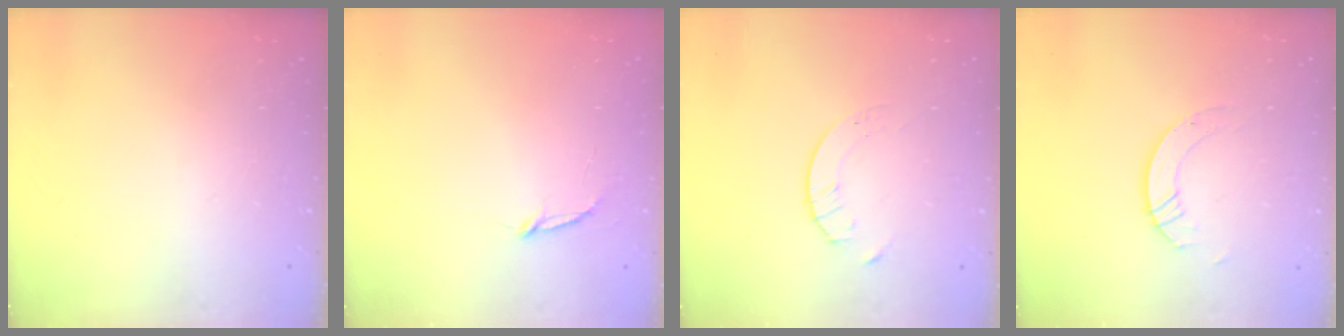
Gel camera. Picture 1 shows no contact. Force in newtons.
{"total": 2.8, "press": 2.8, "slide": 0.3}
{"total": 1.7, "press": 1.7, "slide": 0.2}
{"total": 4.4, "press": 4.4, "slide": 0.0}